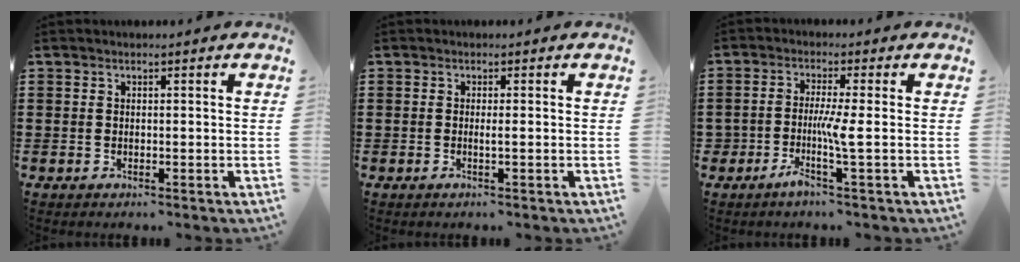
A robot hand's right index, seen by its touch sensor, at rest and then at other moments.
{"total": 1.0, "force": [-0.3, -0.2, 0.9], "torque": [-0.016, -0.005, -0.005]}
{"total": 4.0, "force": [-1.2, -0.4, 3.8], "torque": [-0.084, -0.013, -0.029]}